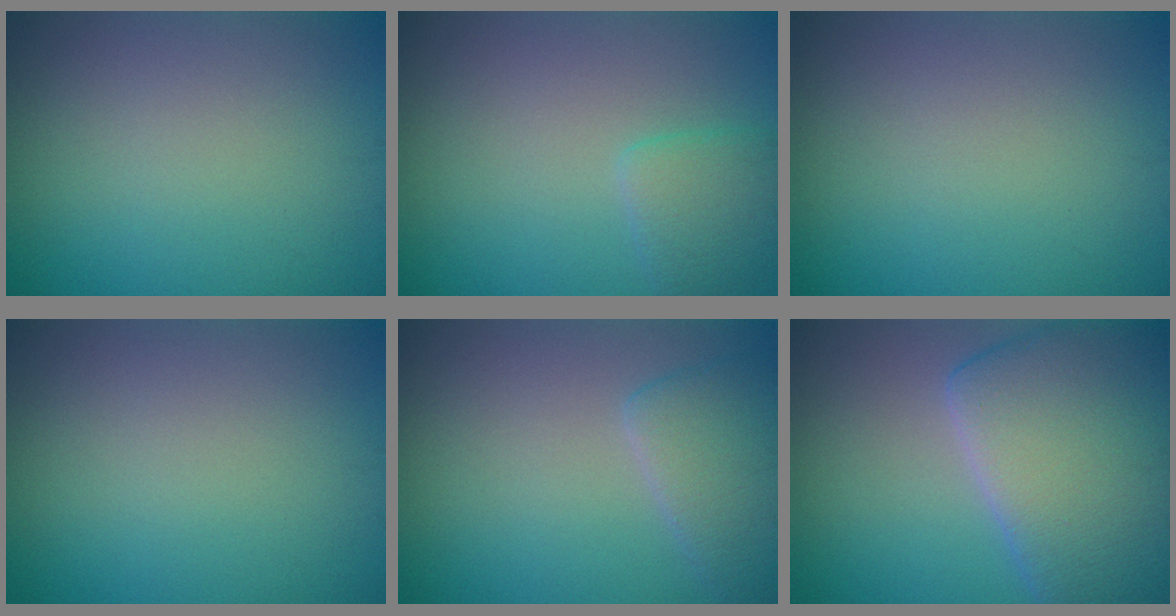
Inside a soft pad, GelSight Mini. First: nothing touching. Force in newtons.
{"total": 2.2, "press": 2.2, "slide": 0.1}
{"total": 0.0}
{"total": 0.0}
{"total": 3.6, "press": 3.6, "slide": 0.2}
{"total": 11.8, "press": 11.7, "slide": 1.1}